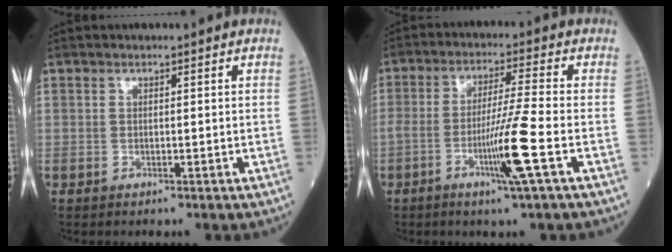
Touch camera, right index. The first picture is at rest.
{"total": 8.5, "force": [-3.2, -1.5, 7.8], "torque": [-0.150, -0.011, -0.061]}